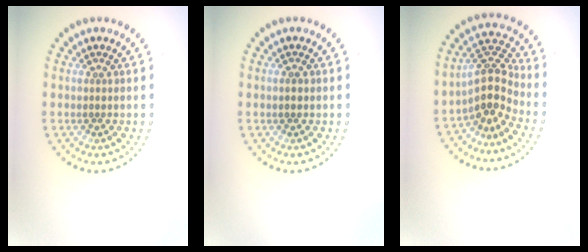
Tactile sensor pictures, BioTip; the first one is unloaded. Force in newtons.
{"total": 1.0, "press": 1.0, "slide": 0.1}
{"total": 3.9, "press": 3.2, "slide": 2.3}